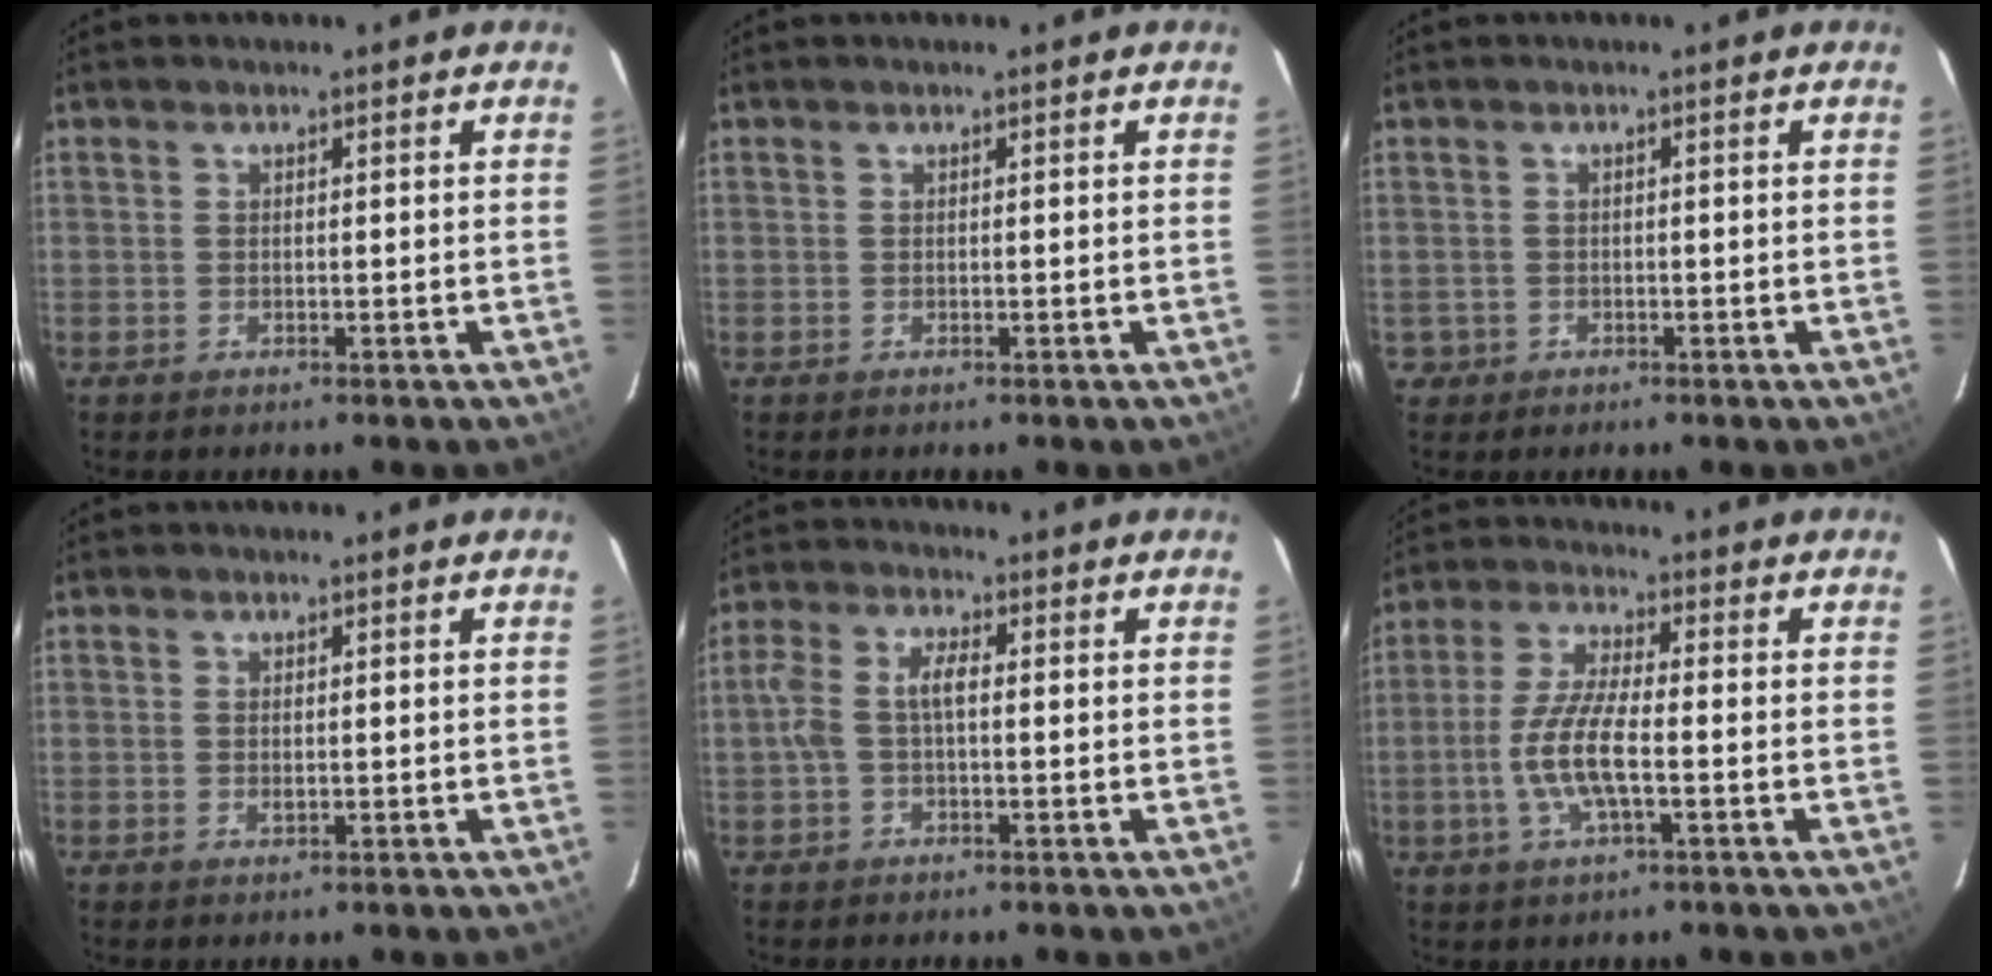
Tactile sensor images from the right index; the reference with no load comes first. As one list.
[{"total": 0.0}, {"total": 2.1, "force": [-0.6, 2.0, 0.1], "torque": [-0.004, 0.006, -0.005]}, {"total": 1.0, "force": [0.0, 0.4, 0.9], "torque": [-0.018, 0.000, 0.000]}, {"total": 5.2, "force": [-0.3, 2.2, 4.7], "torque": [-0.099, 0.012, -0.006]}, {"total": 9.3, "force": [-2.3, 2.1, 8.7], "torque": [-0.183, -0.001, -0.048]}]